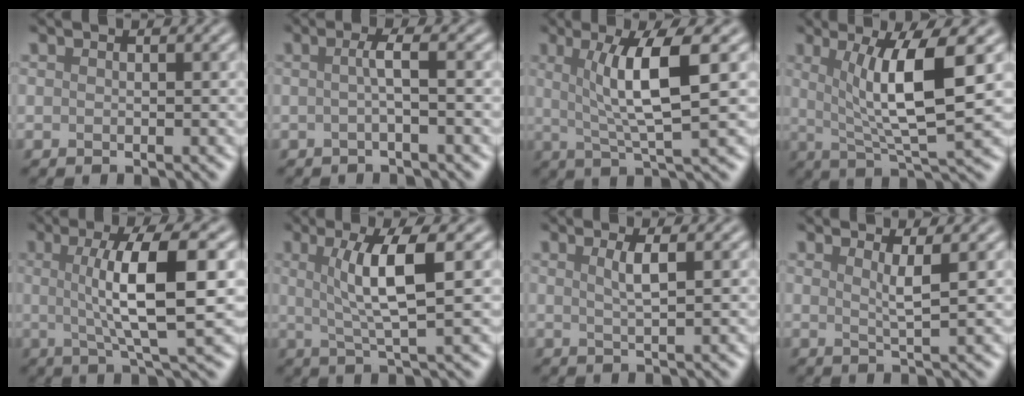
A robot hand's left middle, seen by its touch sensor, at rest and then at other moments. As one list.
[{"total": 2.1, "force": [-0.1, 0.4, 2.1], "torque": [-0.035, -0.001, -0.007]}, {"total": 6.6, "force": [1.4, 1.3, 6.3], "torque": [-0.105, 0.003, 0.027]}, {"total": 7.9, "force": [1.6, 1.7, 7.5], "torque": [-0.118, -0.007, 0.030]}, {"total": 8.5, "force": [0.9, 2.0, 8.2], "torque": [-0.118, 0.004, 0.014]}, {"total": 5.7, "force": [1.2, 1.0, 5.4], "torque": [-0.094, 0.004, 0.025]}, {"total": 2.1, "force": [0.7, 0.5, 1.9], "torque": [-0.031, 0.001, 0.008]}, {"total": 2.2, "force": [0.9, 0.5, 2.0], "torque": [-0.029, -0.004, 0.010]}]